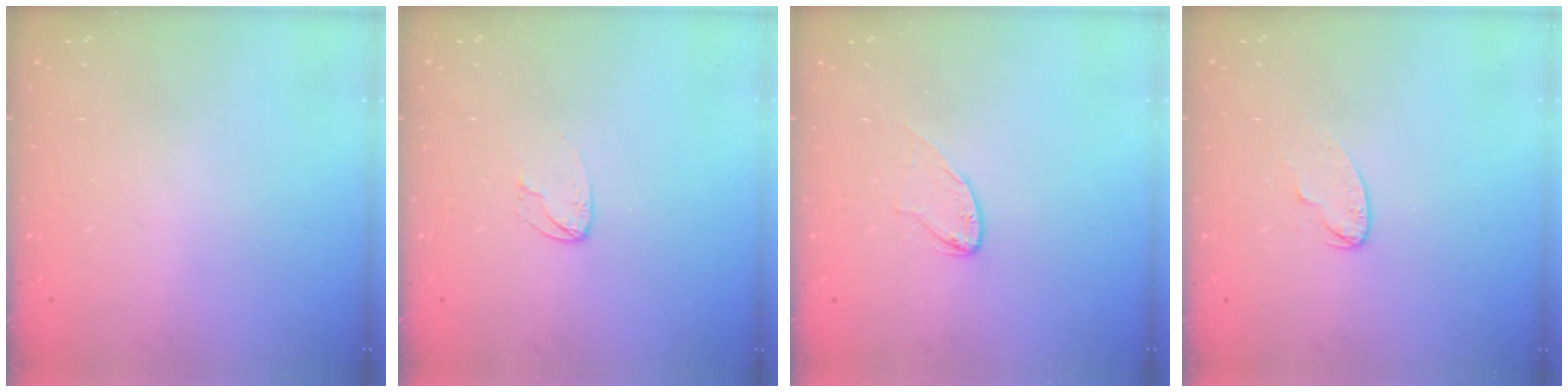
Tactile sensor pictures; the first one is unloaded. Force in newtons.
{"total": 3.7, "press": 3.6, "slide": 0.3}
{"total": 6.5, "press": 6.5, "slide": 0.5}
{"total": 4.1, "press": 4.0, "slide": 0.4}